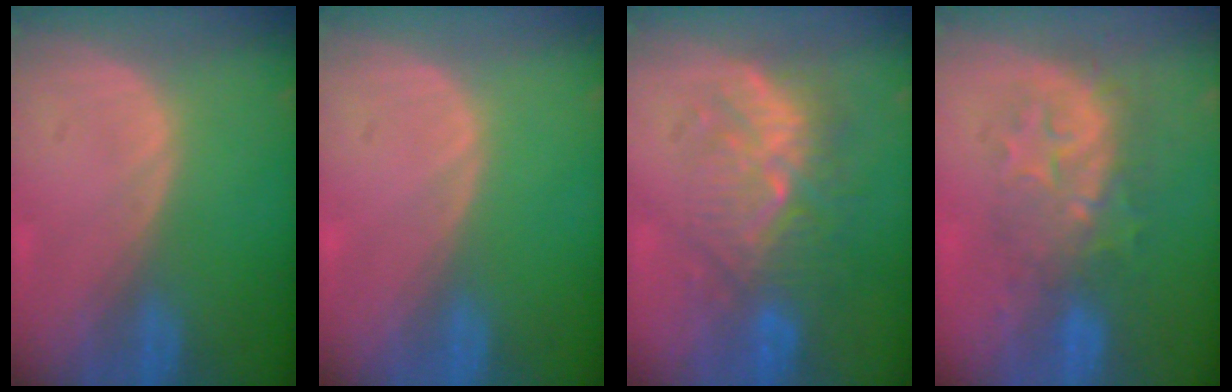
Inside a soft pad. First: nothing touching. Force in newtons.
{"total": 0.0}
{"total": 9.1, "press": 8.8, "slide": 2.3}
{"total": 8.4, "press": 7.9, "slide": 2.7}